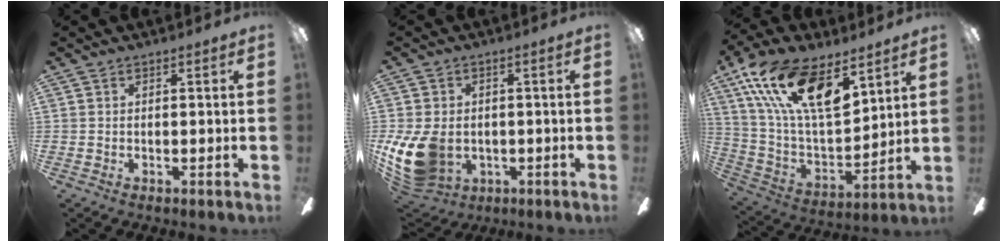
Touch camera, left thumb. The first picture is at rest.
{"total": 13.7, "force": [-2.8, 10.4, 8.5], "torque": [-0.193, 0.011, -0.046]}
{"total": 22.7, "force": [13.1, 9.7, 15.8], "torque": [-0.320, -0.067, 0.231]}